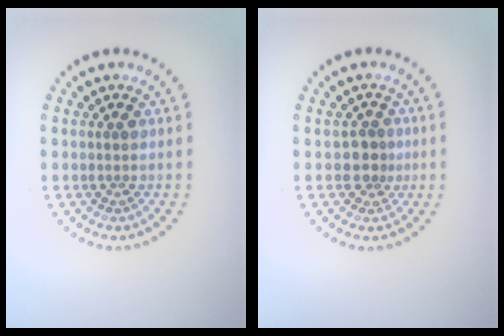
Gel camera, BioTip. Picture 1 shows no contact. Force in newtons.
{"total": 2.1, "press": 1.7, "slide": 1.3}